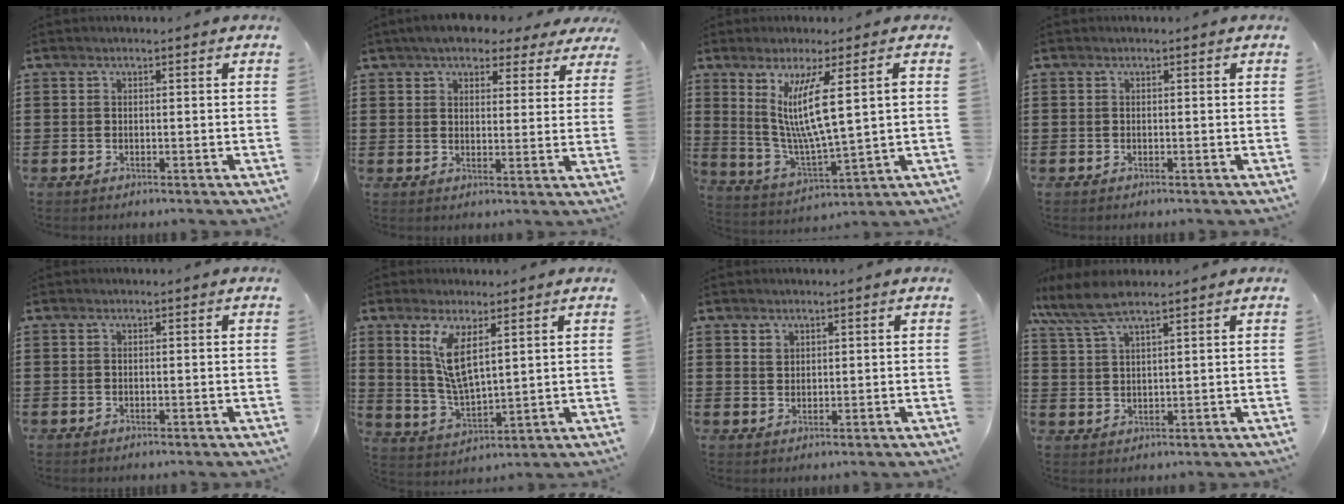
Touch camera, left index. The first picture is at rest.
{"total": 5.4, "force": [4.6, 1.9, 1.9], "torque": [-0.049, -0.004, 0.084]}
{"total": 10.1, "force": [3.5, 1.7, 9.3], "torque": [-0.198, -0.003, 0.053]}
{"total": 0.0}
{"total": 0.0}
{"total": 8.1, "force": [3.7, 2.9, 6.6], "torque": [-0.151, -0.006, 0.064]}
{"total": 1.5, "force": [1.1, 1.0, 0.2], "torque": [0.001, -0.002, 0.020]}
{"total": 6.0, "force": [4.7, 1.0, 3.6], "torque": [-0.092, -0.009, 0.083]}